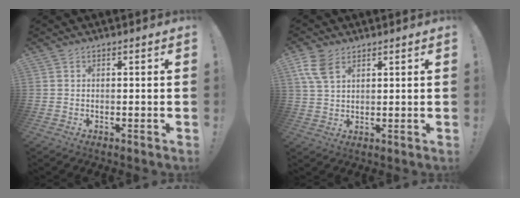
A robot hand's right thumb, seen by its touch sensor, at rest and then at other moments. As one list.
[{"total": 7.6, "force": [3.9, 4.4, 4.7], "torque": [-0.091, -0.007, 0.078]}]